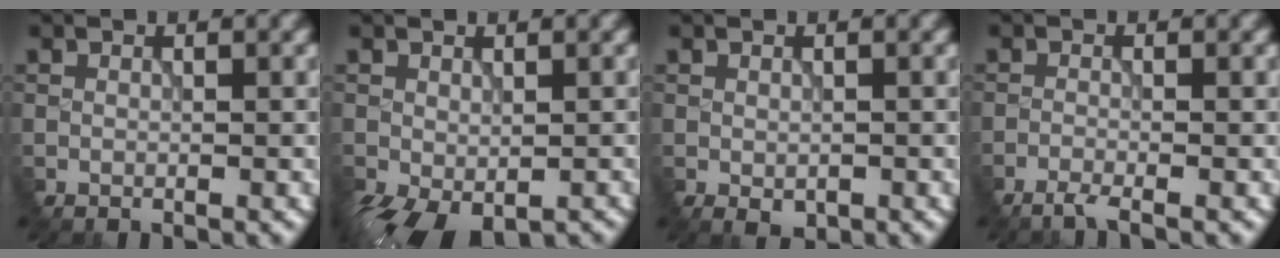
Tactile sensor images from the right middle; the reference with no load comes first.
{"total": 6.6, "force": [-3.8, 3.3, 4.3], "torque": [-0.087, -0.038, -0.044]}
{"total": 1.2, "force": [-0.6, 0.8, 0.7], "torque": [-0.008, -0.008, -0.004]}
{"total": 2.1, "force": [-1.9, -0.2, 0.8], "torque": [-0.009, -0.003, -0.043]}